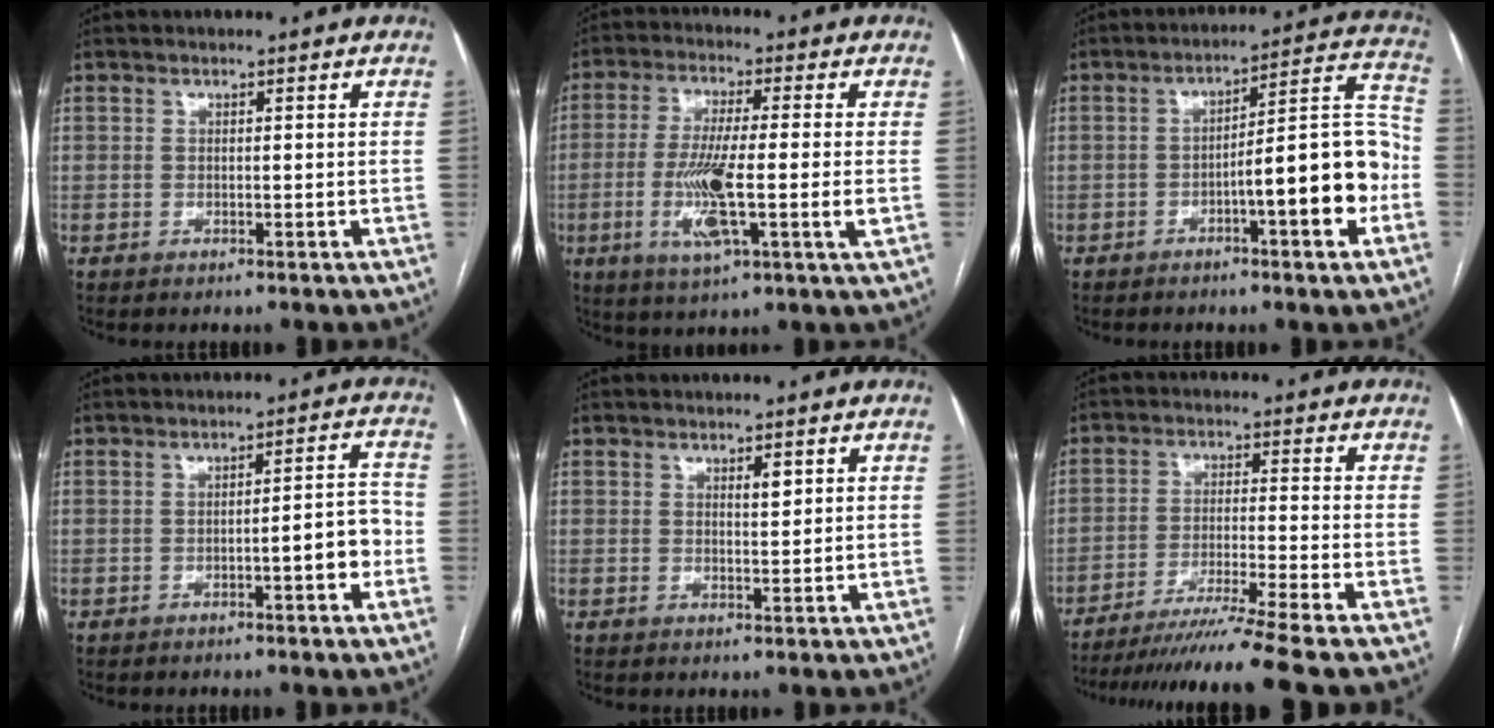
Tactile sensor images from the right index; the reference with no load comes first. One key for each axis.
{"total": 11.4, "fx": -2.1, "fy": 0.8, "fz": 11.2, "tx": -0.215, "ty": -0.012, "tz": -0.041}
{"total": 13.3, "fx": -4.1, "fy": 1.9, "fz": 12.5, "tx": -0.167, "ty": 0.031, "tz": -0.059}
{"total": 5.5, "fx": -1.9, "fy": 0.8, "fz": 5.1, "tx": -0.064, "ty": 0.015, "tz": -0.025}
{"total": 1.8, "fx": 1.0, "fy": 0.6, "fz": 1.4, "tx": -0.024, "ty": -0.003, "tz": 0.017}
{"total": 13.0, "fx": -11.0, "fy": -3.2, "fz": 6.3, "tx": -0.079, "ty": -0.037, "tz": -0.175}